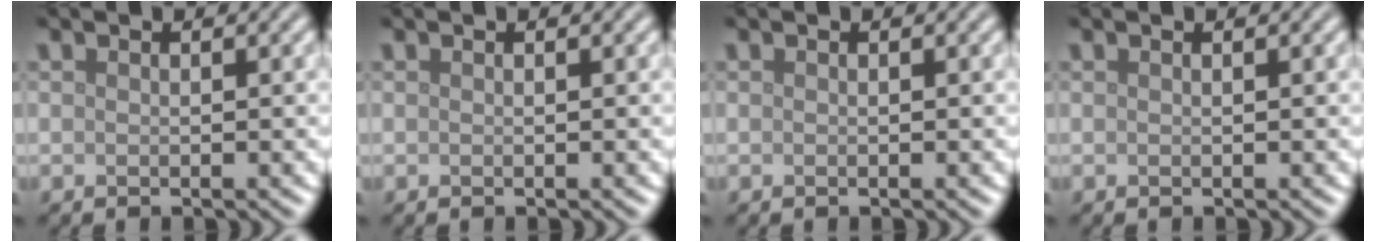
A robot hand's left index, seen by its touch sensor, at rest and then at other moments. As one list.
[{"total": 0.0}, {"total": 0.0}, {"total": 0.0}]